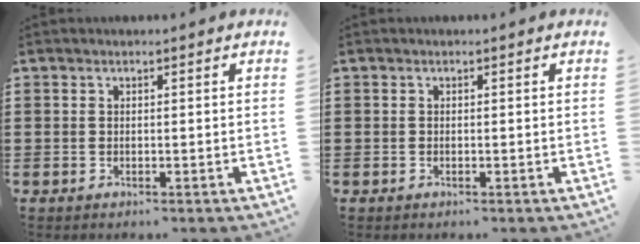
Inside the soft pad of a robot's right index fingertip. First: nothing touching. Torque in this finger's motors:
{"motor_torque": [-0.59, 1.54, 0.00, 0.00]}